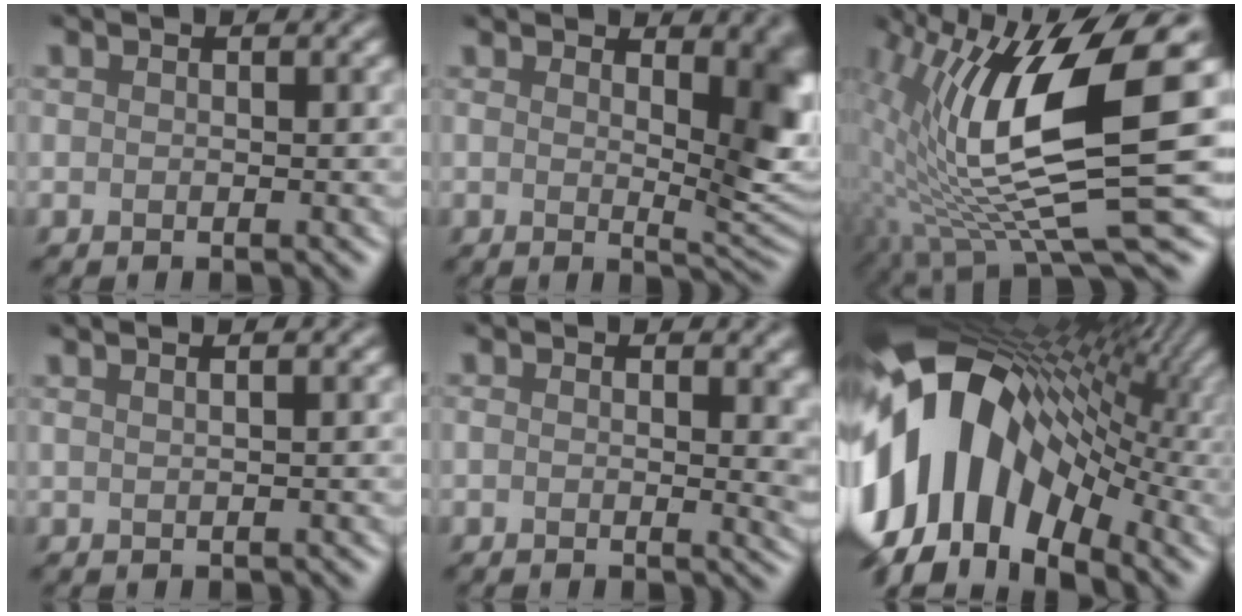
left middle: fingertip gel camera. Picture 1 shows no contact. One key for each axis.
{"total": 9.2, "fx": 2.4, "fy": 3.3, "fz": 8.3, "tx": -0.056, "ty": 0.027, "tz": 0.028}
{"total": 10.0, "fx": 0.8, "fy": 2.4, "fz": 9.7, "tx": -0.211, "ty": -0.018, "tz": 0.031}
{"total": 3.1, "fx": 1.9, "fy": 1.5, "fz": 2.0, "tx": -0.002, "ty": 0.037, "tz": 0.001}
{"total": 4.8, "fx": 1.1, "fy": 1.8, "fz": 4.3, "tx": -0.030, "ty": 0.024, "tz": 0.008}
{"total": 14.1, "fx": -1.1, "fy": 9.6, "fz": 10.3, "tx": -0.213, "ty": 0.024, "tz": -0.015}